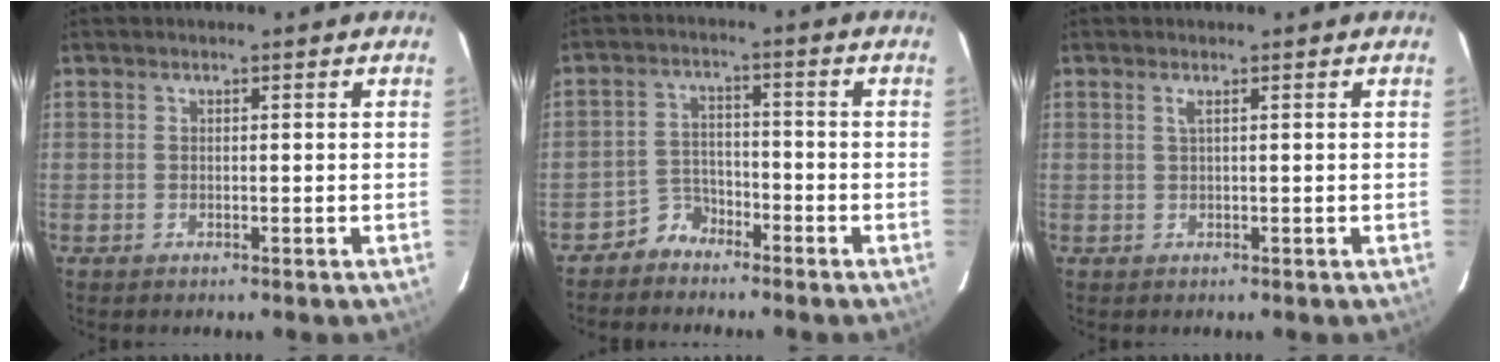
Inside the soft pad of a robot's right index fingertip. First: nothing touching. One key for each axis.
{"total": 4.3, "fx": -3.6, "fy": 2.4, "fz": -0.1, "tx": -0.002, "ty": 0.017, "tz": -0.067}
{"total": 0.9, "fx": 0.3, "fy": -0.2, "fz": 0.8, "tx": -0.016, "ty": 0.001, "tz": 0.004}